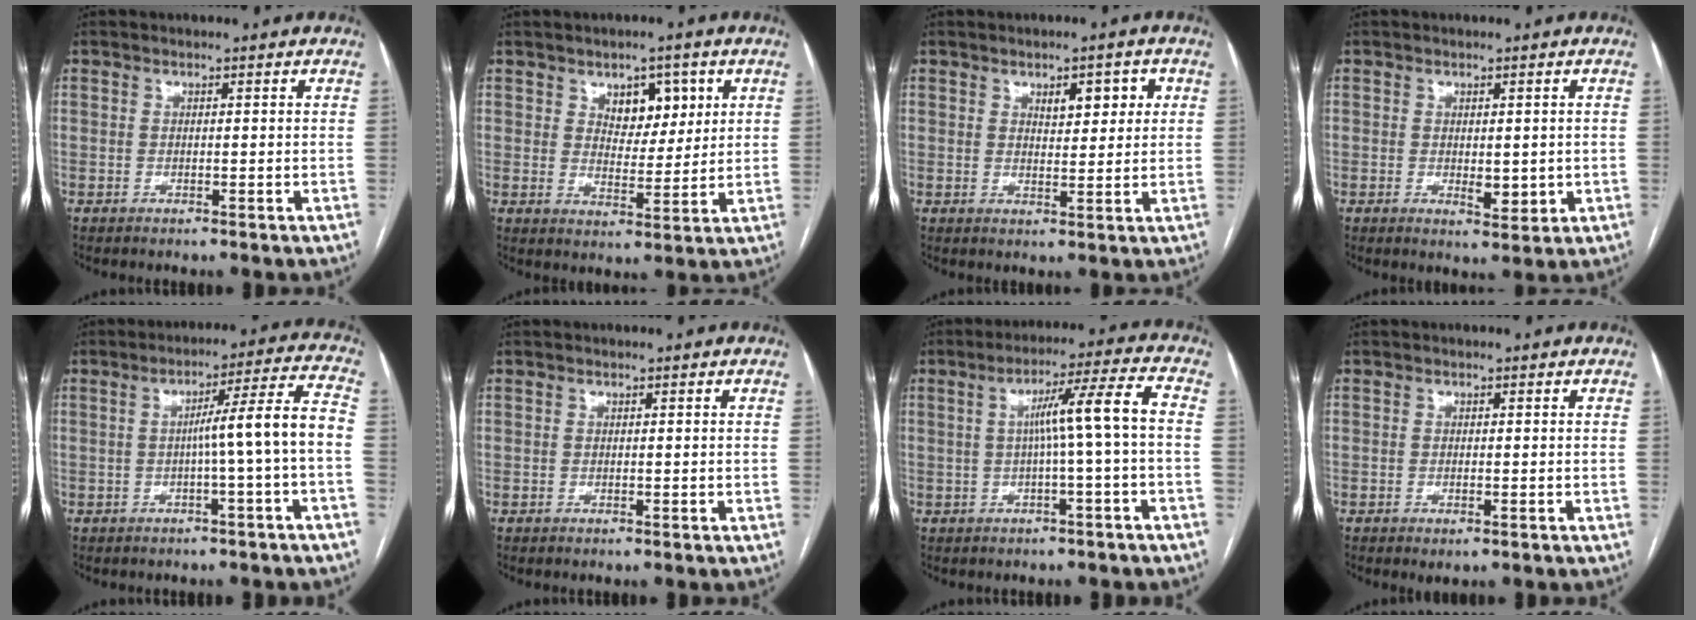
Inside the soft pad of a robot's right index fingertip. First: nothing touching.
{"total": 6.5, "force": [3.0, 3.8, 4.4], "torque": [-0.057, 0.006, 0.050]}
{"total": 4.6, "force": [1.9, 2.0, 3.7], "torque": [-0.048, 0.008, 0.029]}
{"total": 3.4, "force": [-0.3, 1.7, 3.0], "torque": [-0.040, -0.007, 0.004]}
{"total": 8.4, "force": [-1.5, -1.3, 8.2], "torque": [-0.115, 0.023, -0.018]}
{"total": 0.0}
{"total": 7.9, "force": [-0.3, -0.9, 7.8], "torque": [-0.121, 0.022, 0.000]}
{"total": 0.9, "force": [-0.4, 0.3, 0.8], "torque": [-0.011, -0.004, -0.002]}